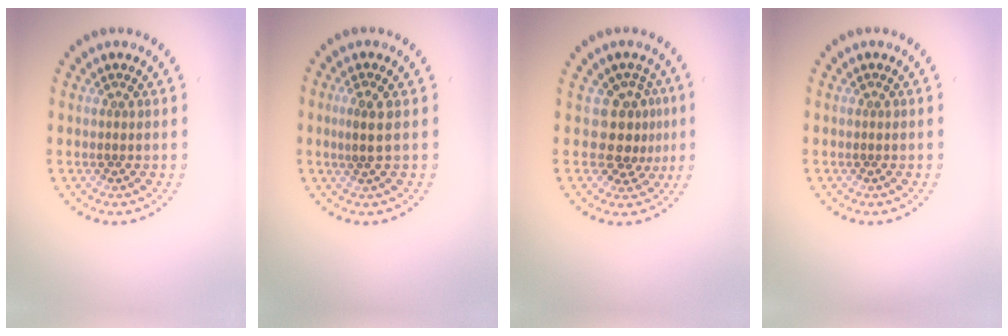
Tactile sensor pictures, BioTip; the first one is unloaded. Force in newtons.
{"total": 1.9, "press": 1.7, "slide": 0.9}
{"total": 3.1, "press": 2.3, "slide": 2.1}
{"total": 0.0}